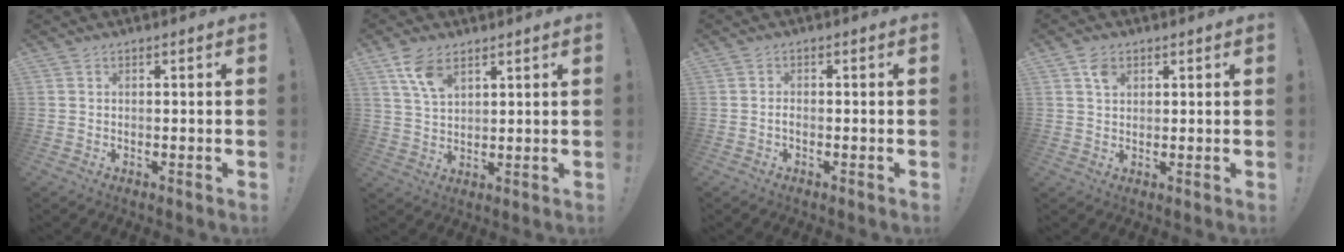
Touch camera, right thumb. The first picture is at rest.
{"total": 7.5, "force": [4.6, 3.7, 4.6], "torque": [-0.091, -0.014, 0.088]}
{"total": 1.1, "force": [-0.7, 0.4, 0.7], "torque": [-0.017, 0.005, -0.012]}
{"total": 3.2, "force": [1.5, 2.3, 1.7], "torque": [-0.028, 0.001, 0.027]}